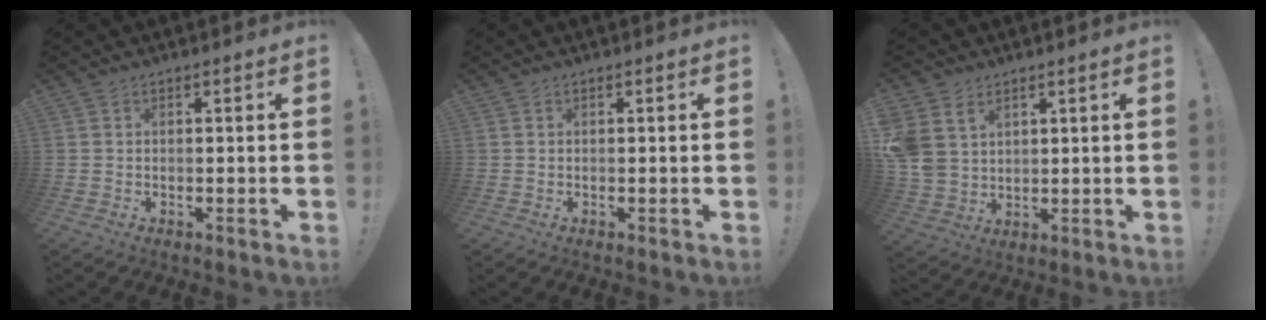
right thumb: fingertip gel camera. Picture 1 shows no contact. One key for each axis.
{"total": 0.0}
{"total": 8.2, "fx": 4.2, "fy": 6.1, "fz": 3.5, "tx": -0.073, "ty": -0.023, "tz": 0.085}